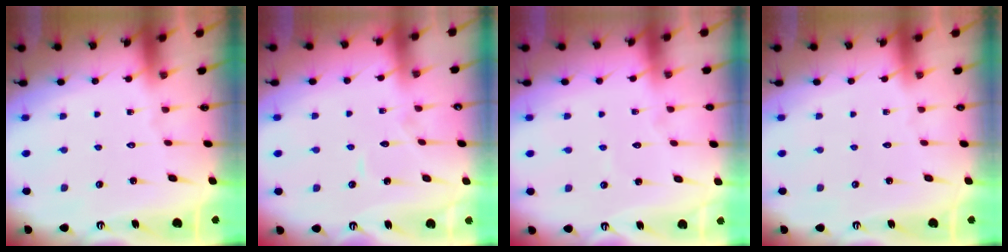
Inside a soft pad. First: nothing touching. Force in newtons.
{"total": 4.7, "press": 4.6, "slide": 0.6}
{"total": 2.5, "press": 2.5, "slide": 0.2}
{"total": 0.0}